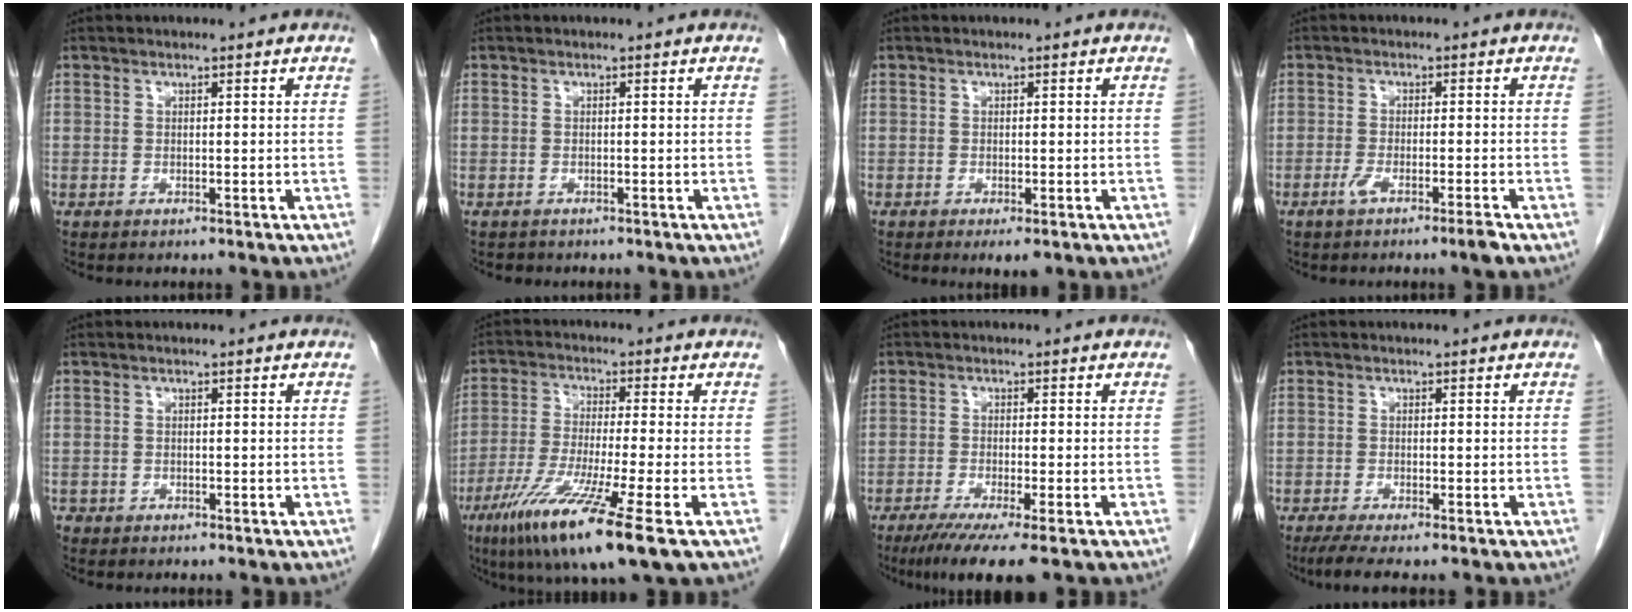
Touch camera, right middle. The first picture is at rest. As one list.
[{"total": 0.7, "force": [-0.7, 0.3, 0.0], "torque": [-0.014, -0.002, -0.011]}, {"total": 2.2, "force": [-1.3, 0.5, 1.7], "torque": [-0.022, -0.007, -0.015]}, {"total": 3.5, "force": [-2.3, -0.2, 2.6], "torque": [-0.050, -0.005, -0.045]}, {"total": 0.8, "force": [-0.6, 0.6, 0.1], "torque": [-0.009, 0.002, -0.011]}, {"total": 13.9, "force": [-7.2, -0.3, 11.9], "torque": [-0.233, -0.045, -0.126]}, {"total": 7.4, "force": [-4.9, 0.0, 5.6], "torque": [-0.088, -0.021, -0.078]}, {"total": 3.9, "force": [-2.8, 0.1, 2.6], "torque": [-0.050, -0.013, -0.050]}]